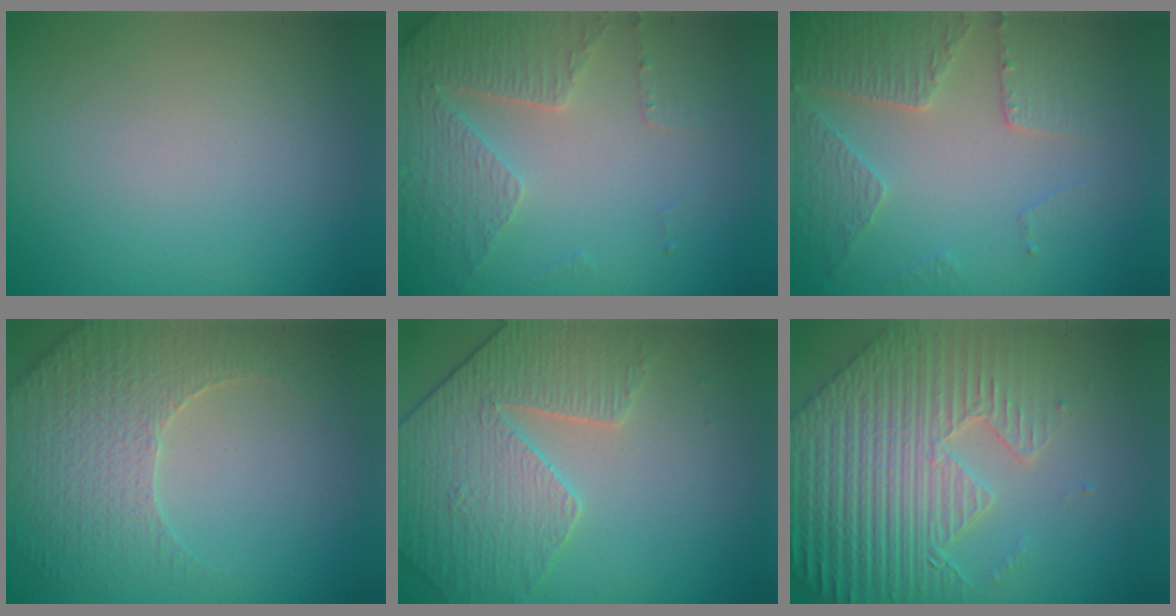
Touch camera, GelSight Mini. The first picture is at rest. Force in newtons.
{"total": 4.6, "press": 3.4, "slide": 3.2}
{"total": 4.5, "press": 3.3, "slide": 3.1}
{"total": 3.8, "press": 3.7, "slide": 0.8}
{"total": 4.2, "press": 4.1, "slide": 0.8}
{"total": 9.3, "press": 6.6, "slide": 6.5}